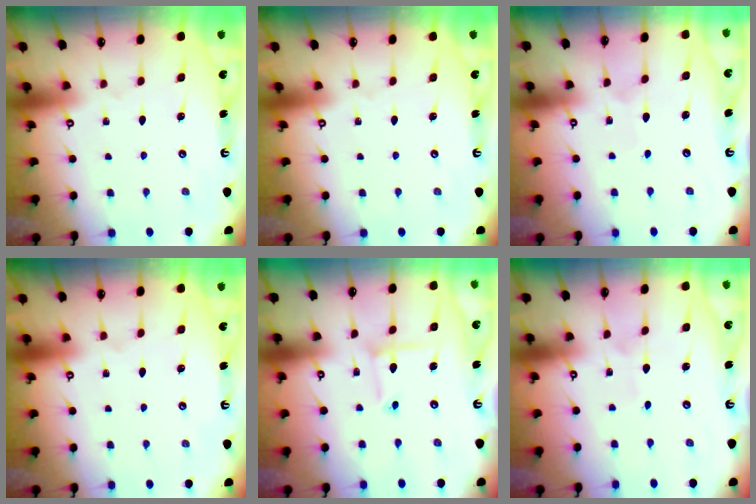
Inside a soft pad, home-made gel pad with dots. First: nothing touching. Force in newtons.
{"total": 0.0}
{"total": 2.8, "press": 2.8, "slide": 0.2}
{"total": 0.0}
{"total": 3.9, "press": 3.9, "slide": 0.4}
{"total": 2.0, "press": 2.0, "slide": 0.1}